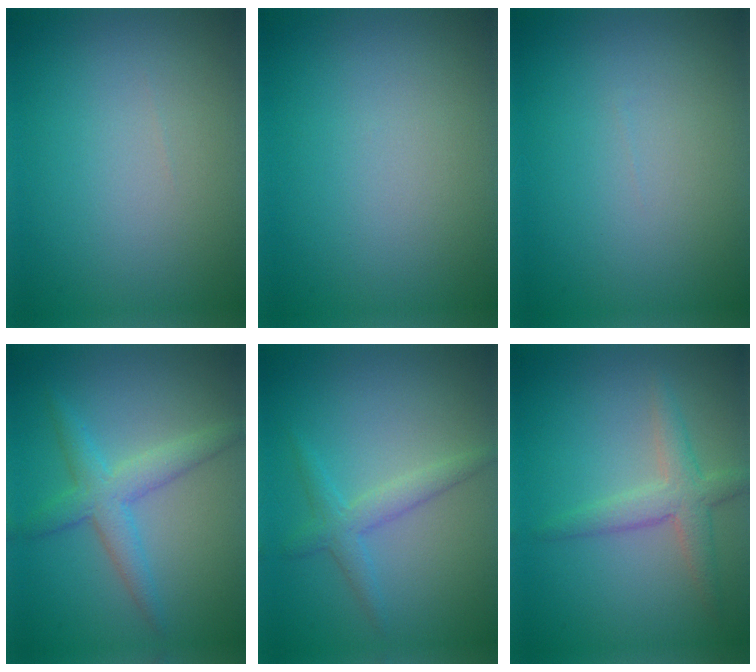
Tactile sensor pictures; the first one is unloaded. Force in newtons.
{"total": 0.0}
{"total": 0.0}
{"total": 3.4, "press": 3.4, "slide": 0.2}
{"total": 2.2, "press": 2.2, "slide": 0.1}
{"total": 2.9, "press": 2.9, "slide": 0.2}